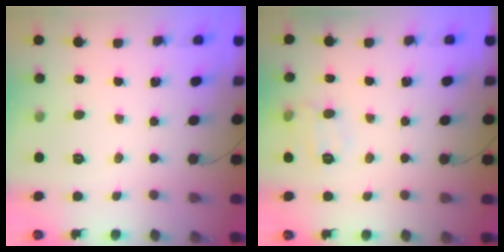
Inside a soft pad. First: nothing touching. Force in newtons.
{"total": 9.0, "press": 9.0, "slide": 0.6}